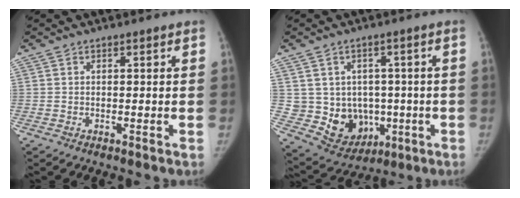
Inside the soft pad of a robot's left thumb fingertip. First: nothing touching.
{"total": 12.0, "force": [-1.0, 10.3, 6.0], "torque": [-0.060, 0.009, 0.016]}